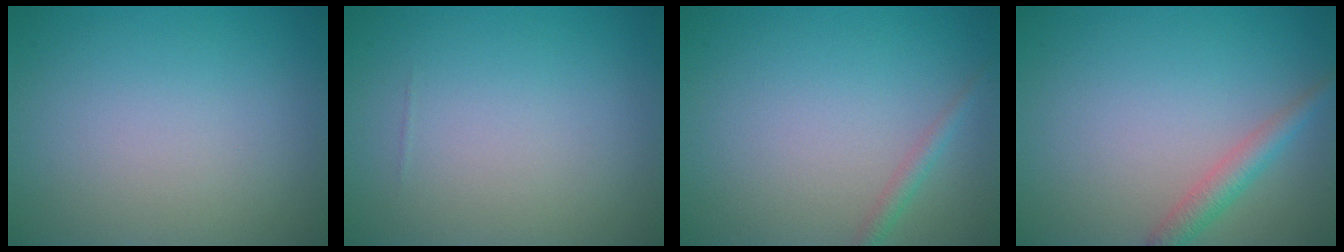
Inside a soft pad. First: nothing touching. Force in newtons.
{"total": 0.0}
{"total": 1.2, "press": 1.2, "slide": 0.1}
{"total": 2.3, "press": 2.3, "slide": 0.1}